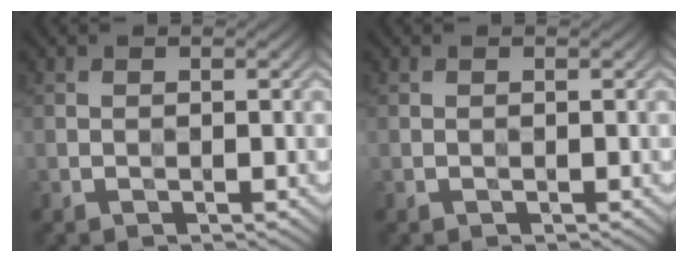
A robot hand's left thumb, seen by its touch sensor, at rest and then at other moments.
{"total": 0.0}